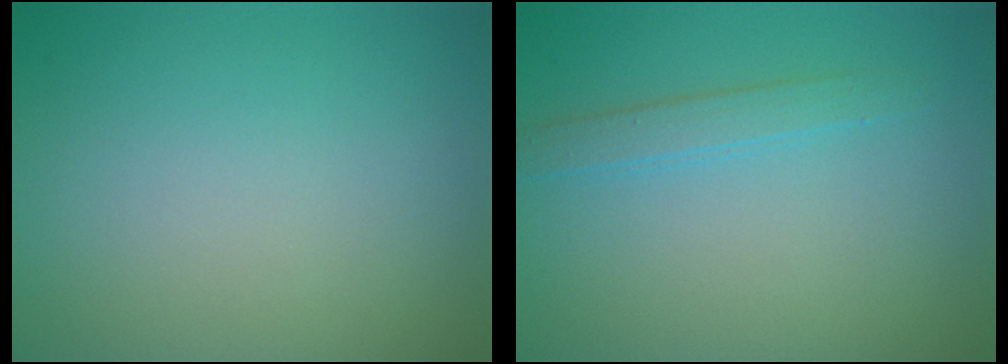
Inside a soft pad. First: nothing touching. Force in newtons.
{"total": 1.7, "press": 1.7, "slide": 0.0}